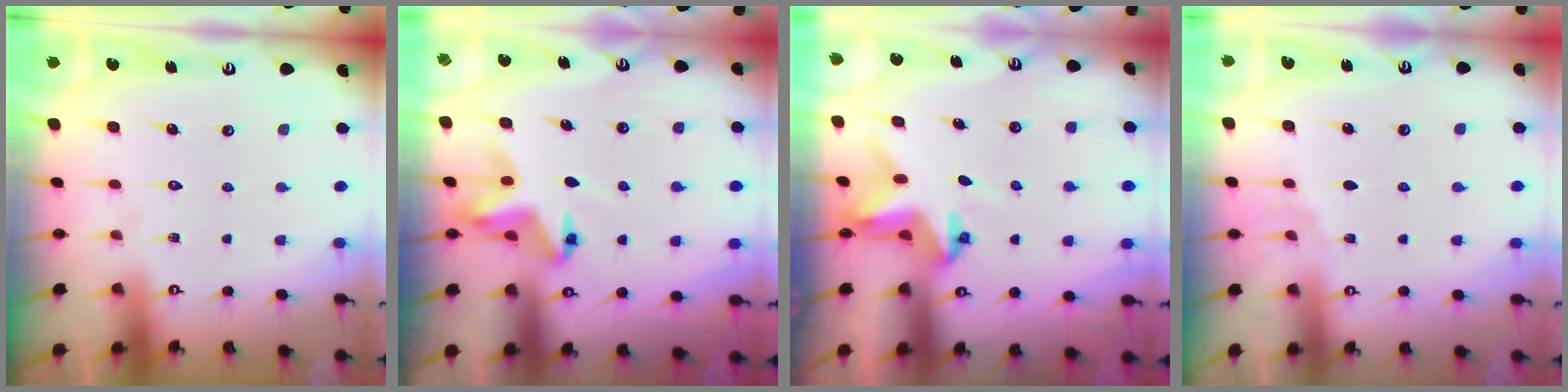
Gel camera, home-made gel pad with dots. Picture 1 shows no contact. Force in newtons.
{"total": 5.3, "press": 5.3, "slide": 0.1}
{"total": 3.4, "press": 3.4, "slide": 0.1}
{"total": 2.5, "press": 2.0, "slide": 1.6}